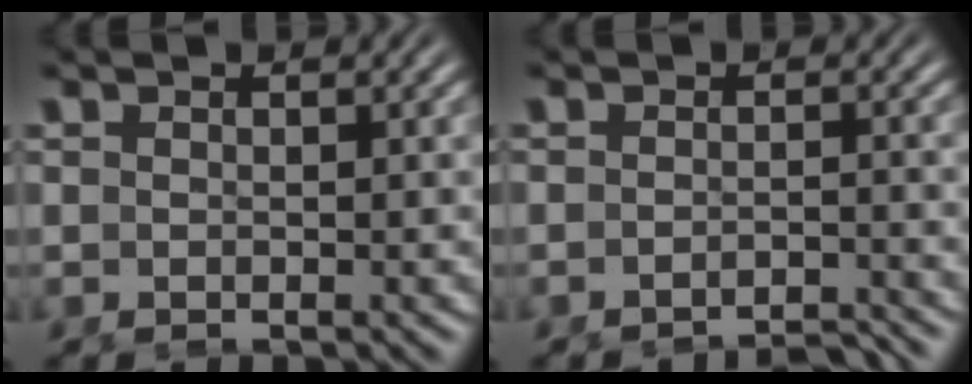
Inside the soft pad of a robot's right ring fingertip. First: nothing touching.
{"total": 2.8, "force": [-2.8, -0.3, 0.3], "torque": [-0.006, -0.011, -0.043]}